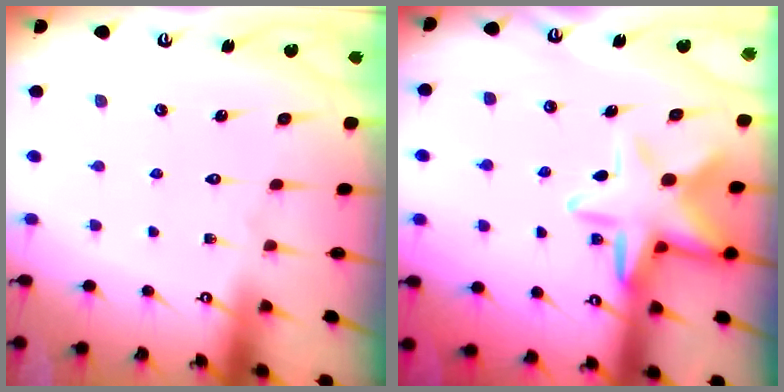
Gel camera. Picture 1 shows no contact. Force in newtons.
{"total": 11.9, "press": 11.7, "slide": 2.2}